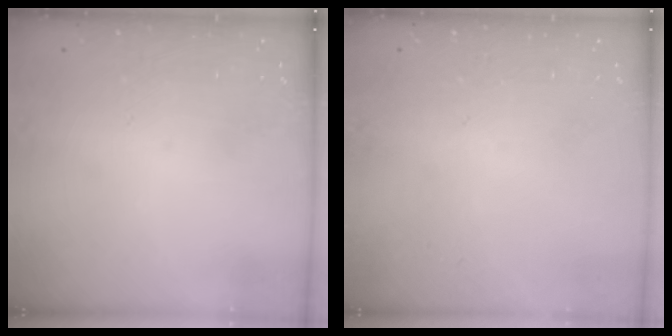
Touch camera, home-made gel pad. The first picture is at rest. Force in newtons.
{"total": 0.0}